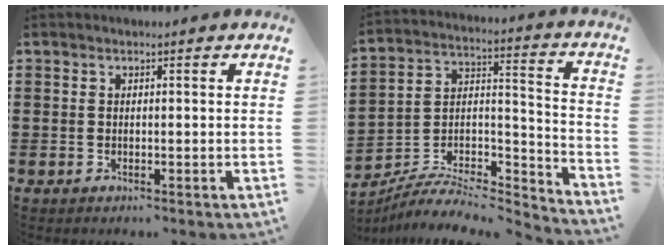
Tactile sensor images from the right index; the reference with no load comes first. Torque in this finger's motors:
{"motor_torque": [0.46, 0.66, -0.48, -0.16]}